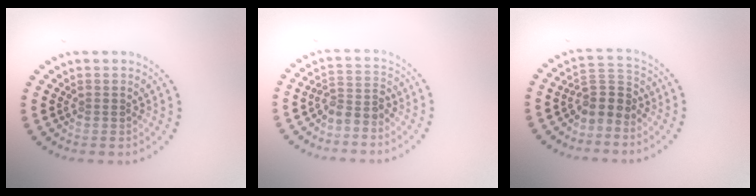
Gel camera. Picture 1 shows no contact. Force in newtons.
{"total": 2.4, "press": 1.9, "slide": 1.5}
{"total": 2.8, "press": 2.1, "slide": 1.9}